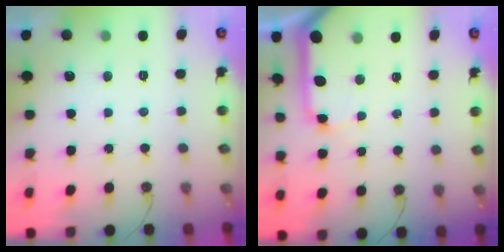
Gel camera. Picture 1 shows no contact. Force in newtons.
{"total": 11.9, "press": 11.8, "slide": 1.5}